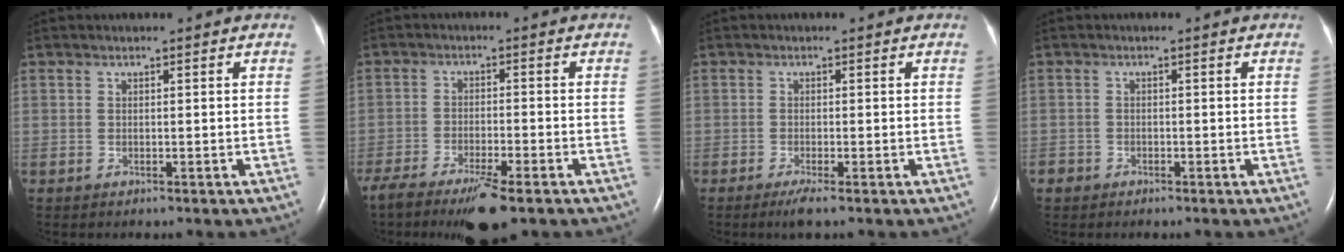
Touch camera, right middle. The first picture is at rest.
{"total": 10.7, "force": [-7.7, 1.6, 7.2], "torque": [-0.119, -0.024, -0.122]}
{"total": 2.0, "force": [-1.3, 0.1, 1.4], "torque": [-0.034, -0.006, -0.024]}
{"total": 1.4, "force": [-1.0, 0.9, 0.1], "torque": [-0.007, 0.003, -0.019]}